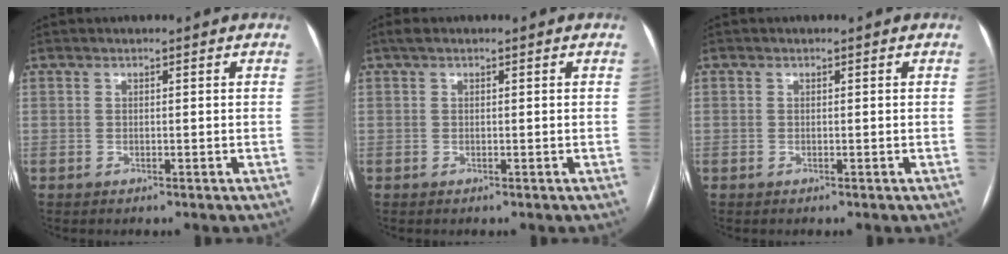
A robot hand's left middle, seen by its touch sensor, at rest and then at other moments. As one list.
[{"total": 0.9, "force": [0.6, 0.3, 0.6], "torque": [-0.014, 0.014, 0.008]}, {"total": 1.4, "force": [-0.7, -0.9, -0.8], "torque": [0.015, -0.008, -0.011]}]